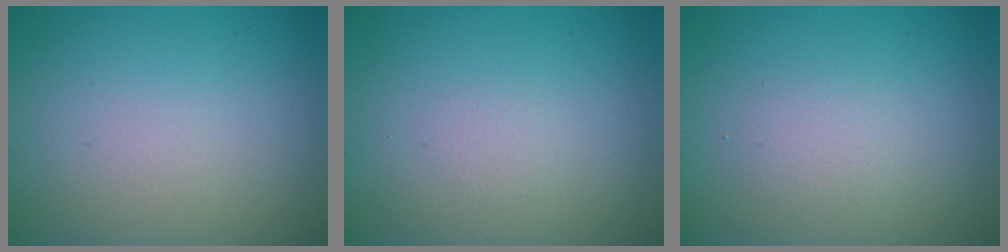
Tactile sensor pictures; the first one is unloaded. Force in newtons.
{"total": 0.6, "press": 0.6, "slide": 0.1}
{"total": 1.4, "press": 1.4, "slide": 0.1}